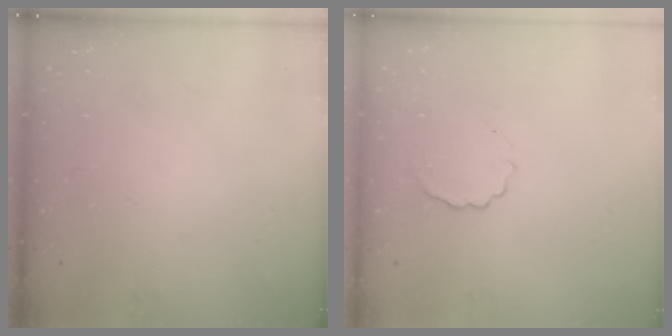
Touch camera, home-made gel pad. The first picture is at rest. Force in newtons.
{"total": 3.7, "press": 3.6, "slide": 0.9}